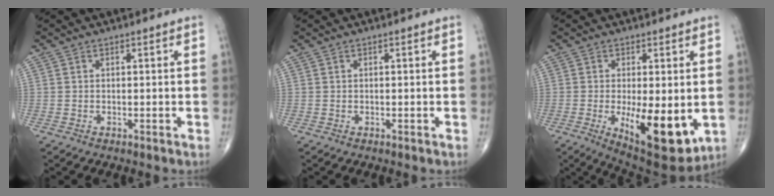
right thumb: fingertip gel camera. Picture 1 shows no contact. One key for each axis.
{"total": 0.0}
{"total": 13.6, "fx": -2.6, "fy": 5.2, "fz": 12.3, "tx": -0.176, "ty": -0.029, "tz": -0.024}